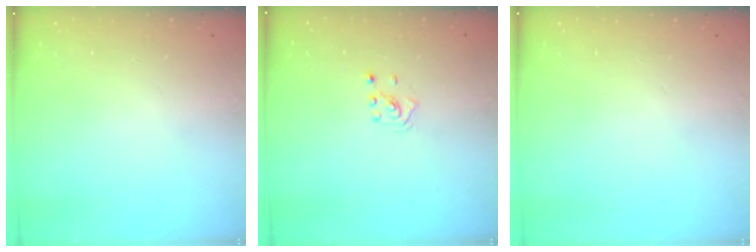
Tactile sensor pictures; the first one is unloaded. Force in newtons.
{"total": 2.0, "press": 2.0, "slide": 0.6}
{"total": 0.0}